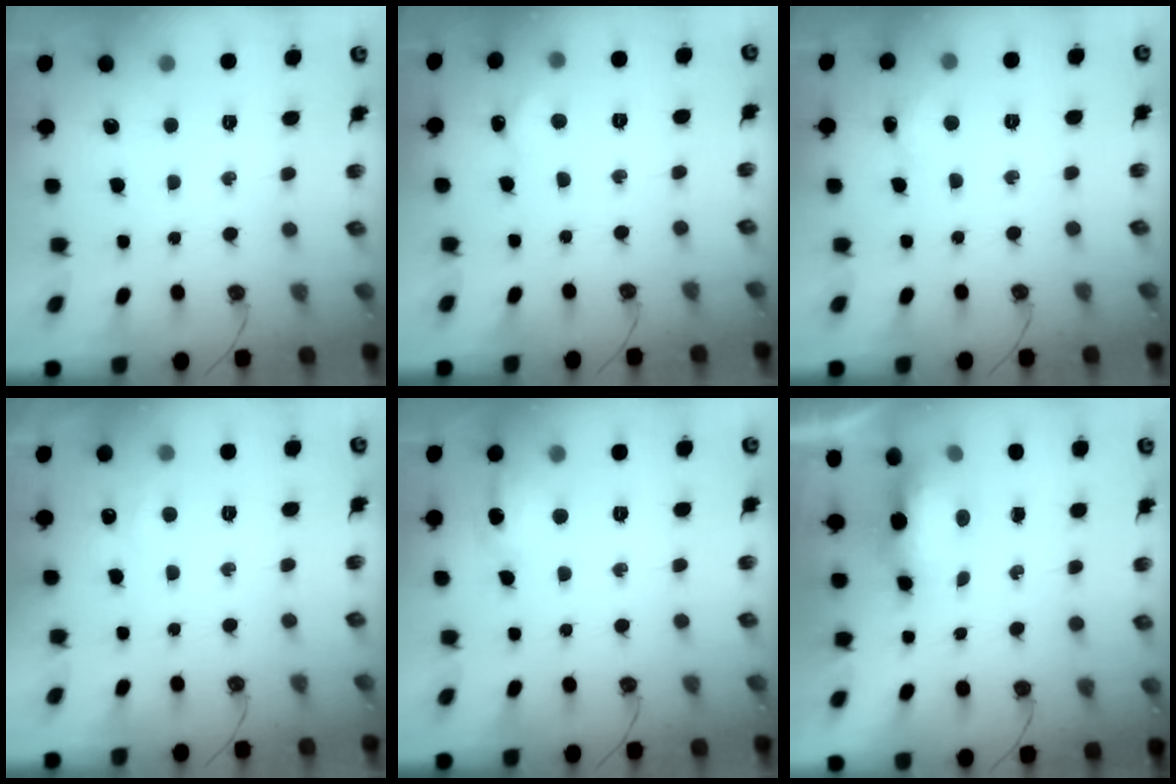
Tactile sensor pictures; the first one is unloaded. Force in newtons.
{"total": 2.3, "press": 2.3, "slide": 0.4}
{"total": 2.0, "press": 1.9, "slide": 0.4}
{"total": 3.6, "press": 3.5, "slide": 0.5}
{"total": 10.5, "press": 10.5, "slide": 1.0}
{"total": 9.7, "press": 7.7, "slide": 6.0}